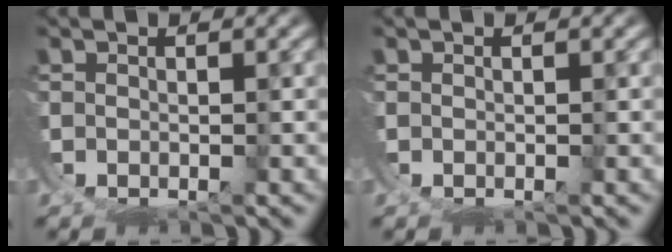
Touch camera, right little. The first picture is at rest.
{"total": 0.0}